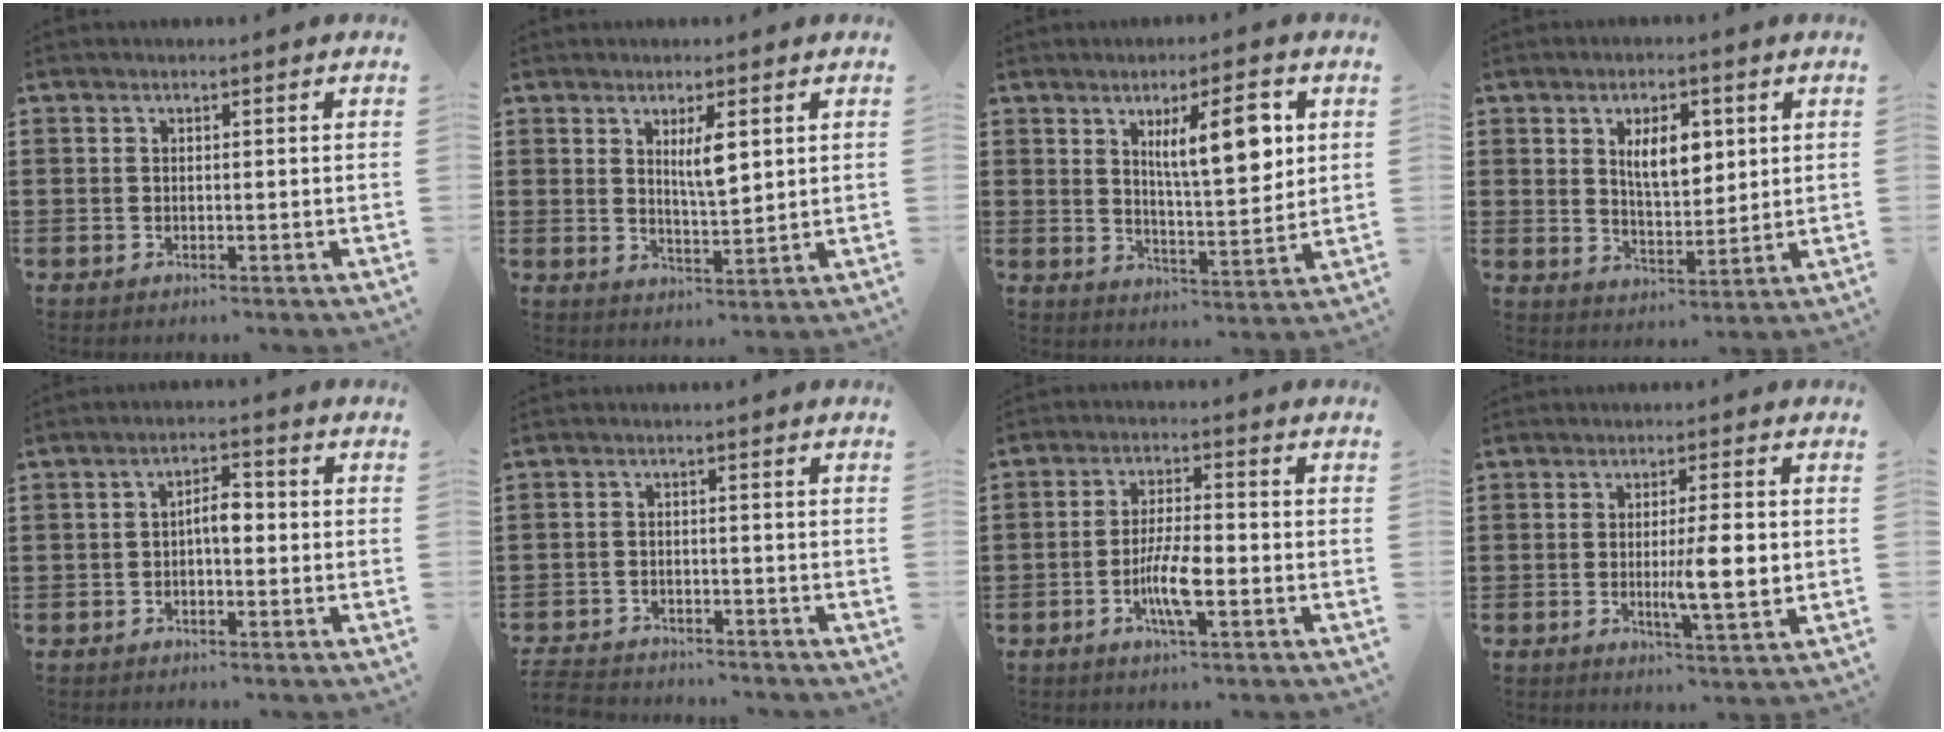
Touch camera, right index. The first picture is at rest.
{"total": 4.5, "force": [1.8, 1.2, 3.9], "torque": [-0.064, -0.002, 0.026]}
{"total": 9.7, "force": [3.6, 3.0, 8.5], "torque": [-0.138, -0.002, 0.053]}
{"total": 6.6, "force": [2.1, 3.3, 5.4], "torque": [-0.100, 0.005, 0.031]}
{"total": 3.6, "force": [-0.4, 1.4, 3.3], "torque": [-0.061, 0.008, -0.010]}
{"total": 2.9, "force": [-2.9, 0.2, -0.1], "torque": [-0.004, -0.002, -0.063]}
{"total": 7.0, "force": [-2.3, 1.6, 6.4], "torque": [-0.132, -0.009, -0.045]}
{"total": 7.1, "force": [-0.3, 1.2, 6.9], "torque": [-0.113, -0.006, -0.007]}